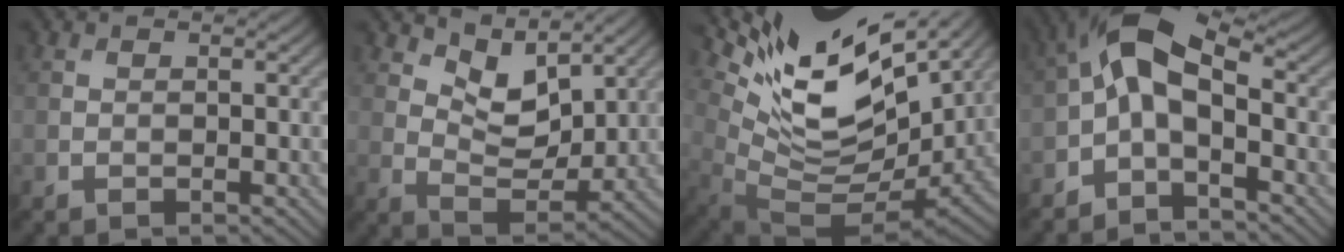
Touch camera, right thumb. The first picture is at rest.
{"total": 6.5, "force": [4.4, 3.0, 3.8], "torque": [-0.081, -0.014, 0.076]}
{"total": 14.9, "force": [7.9, 6.1, 11.1], "torque": [-0.233, 0.006, 0.153]}
{"total": 8.3, "force": [-0.9, 4.1, 7.2], "torque": [-0.145, 0.031, -0.039]}